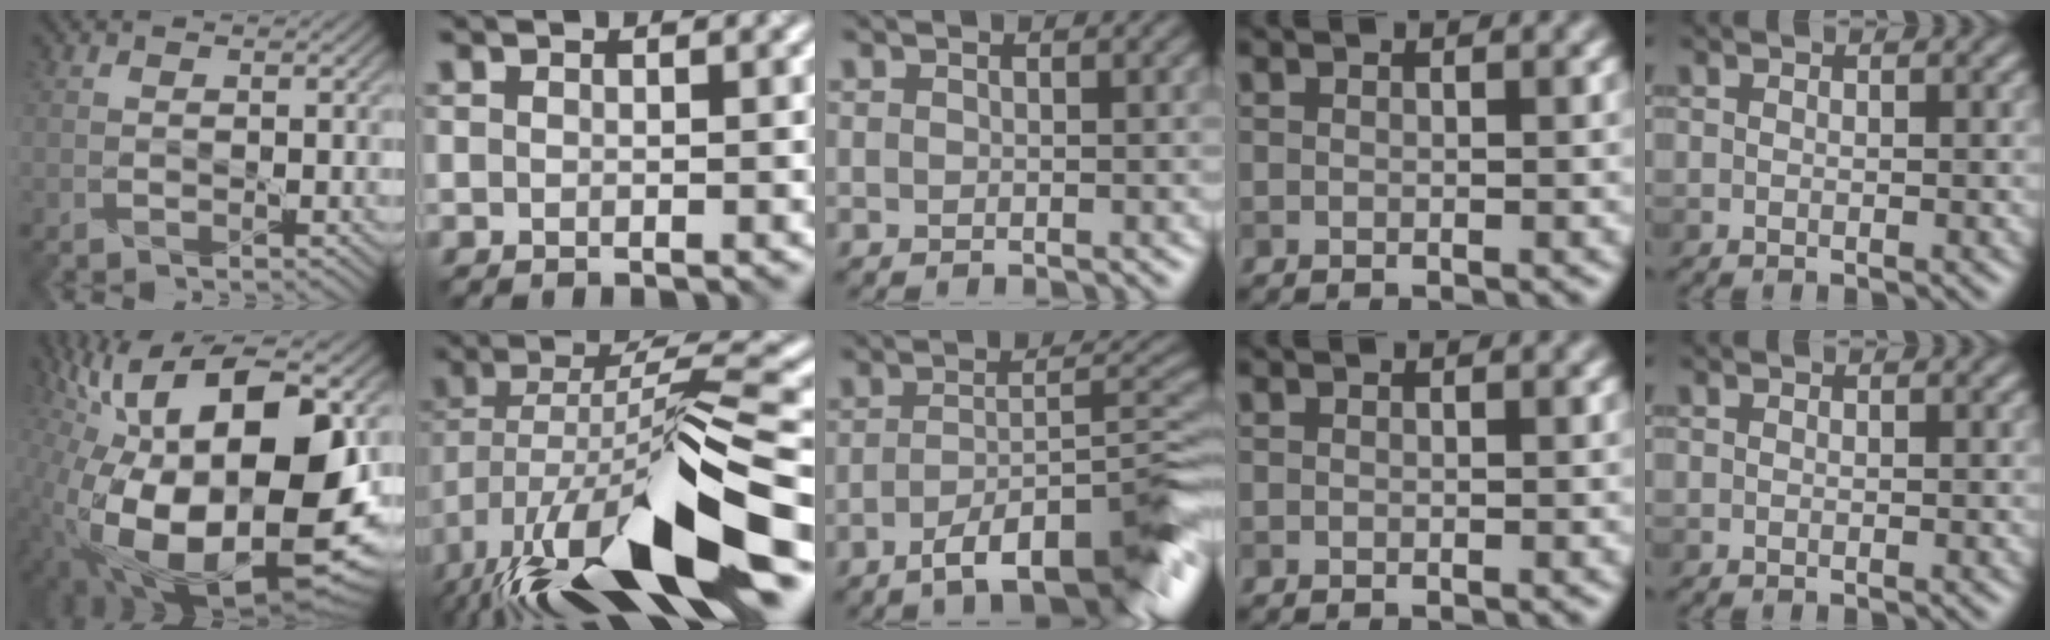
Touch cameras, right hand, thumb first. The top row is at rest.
{"thumb": {"total": 19.9, "force": [0.0, 9.6, 17.4], "torque": [-0.337, -0.001, 0.003]}, "index": {"total": 16.2, "force": [-6.9, 4.4, 14.0], "torque": [-0.252, 0.000, -0.116]}, "middle": {"total": 9.9, "force": [-5.9, 2.3, 7.6], "torque": [-0.102, 0.002, -0.091]}}